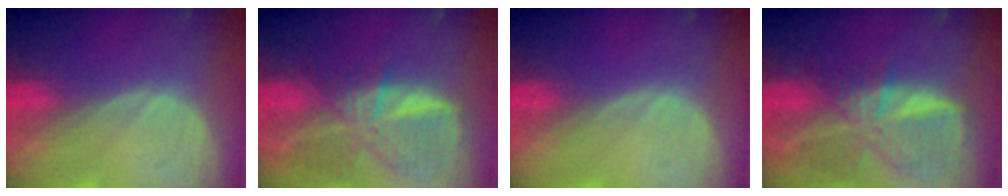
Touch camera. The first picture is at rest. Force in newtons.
{"total": 9.4, "press": 8.3, "slide": 4.5}
{"total": 0.0}
{"total": 9.4, "press": 8.3, "slide": 4.5}